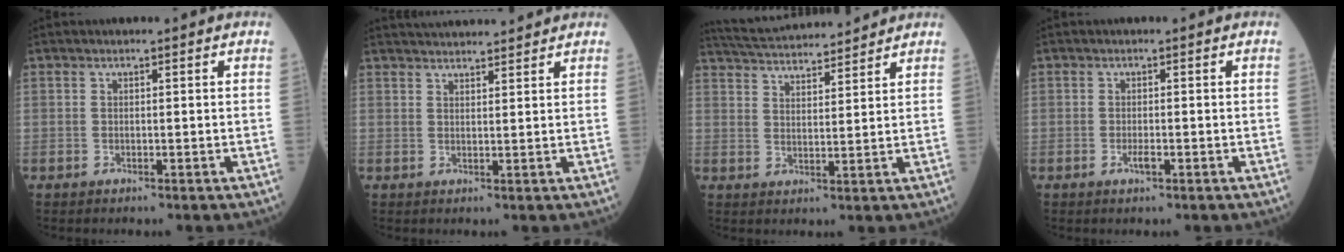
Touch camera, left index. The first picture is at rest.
{"total": 8.3, "force": [7.9, 0.8, 2.4], "torque": [-0.038, 0.030, 0.111]}
{"total": 13.3, "force": [12.6, 1.4, 4.1], "torque": [-0.082, 0.029, 0.200]}
{"total": 1.2, "force": [-0.6, 0.2, 1.0], "torque": [-0.023, -0.001, -0.009]}